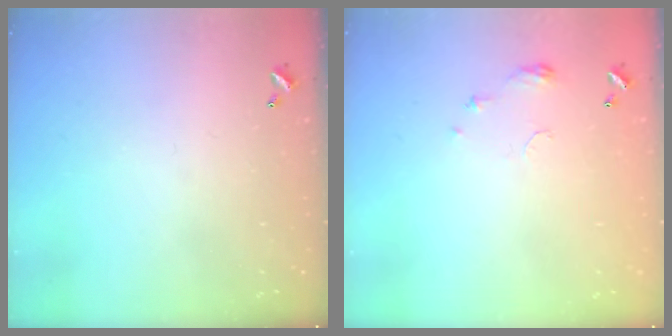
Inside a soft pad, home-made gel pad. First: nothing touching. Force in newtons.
{"total": 4.5, "press": 4.5, "slide": 0.6}